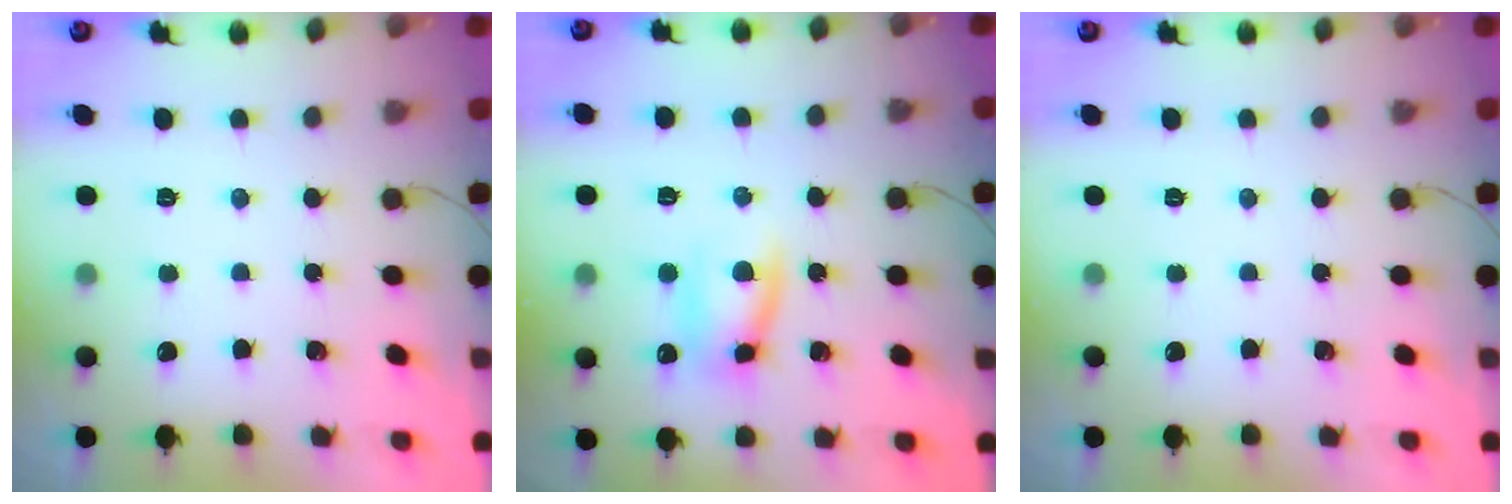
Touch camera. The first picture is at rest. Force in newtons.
{"total": 9.4, "press": 9.3, "slide": 1.3}
{"total": 0.0}